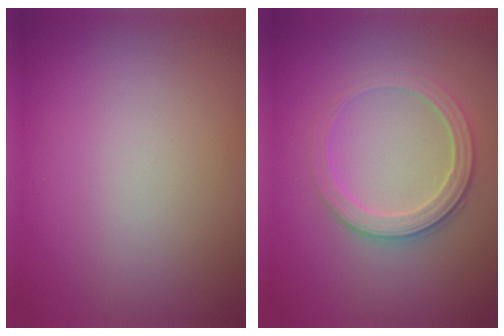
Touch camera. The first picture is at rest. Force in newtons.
{"total": 2.9, "press": 2.8, "slide": 0.7}